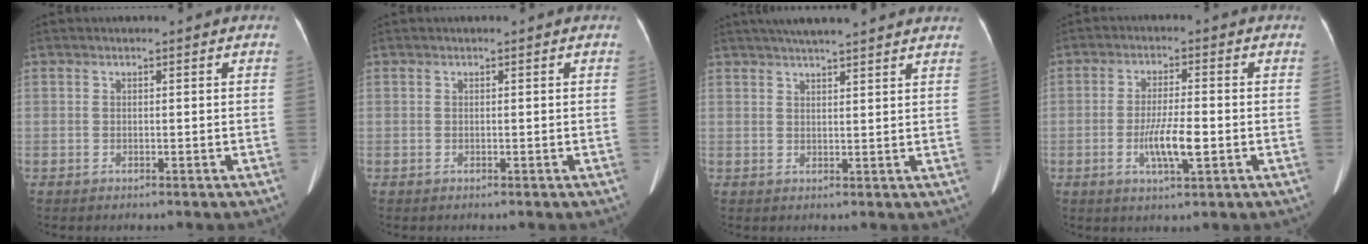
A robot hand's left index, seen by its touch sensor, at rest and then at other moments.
{"total": 0.0}
{"total": 12.0, "force": [10.4, 1.0, 6.0], "torque": [-0.090, 0.035, 0.131]}
{"total": 6.2, "force": [-1.7, 0.9, 5.9], "torque": [-0.114, -0.008, -0.029]}